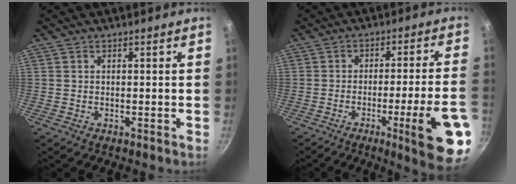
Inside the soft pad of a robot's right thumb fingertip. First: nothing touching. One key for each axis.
{"total": 15.5, "fx": -6.4, "fy": 1.6, "fz": 14.0, "tx": -0.180, "ty": 0.026, "tz": -0.084}